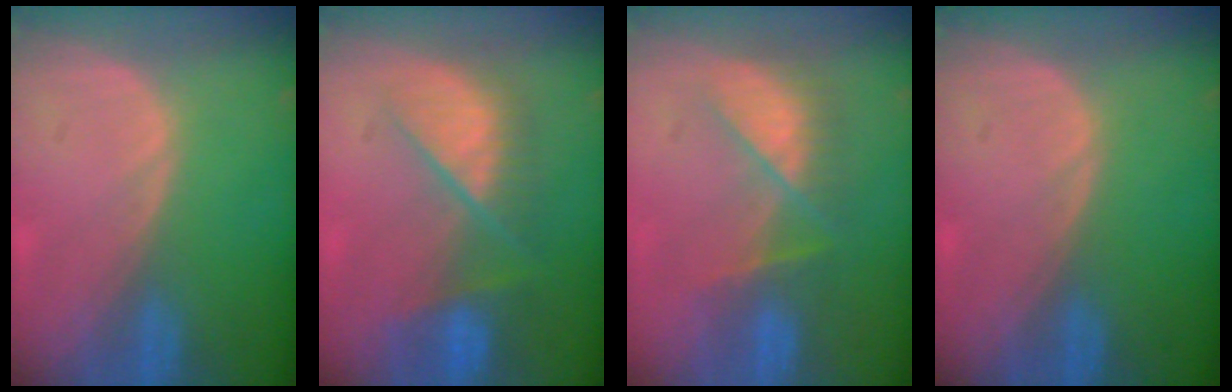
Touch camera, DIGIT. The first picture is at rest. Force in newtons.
{"total": 8.2, "press": 7.7, "slide": 2.9}
{"total": 7.3, "press": 6.9, "slide": 2.4}
{"total": 0.0}